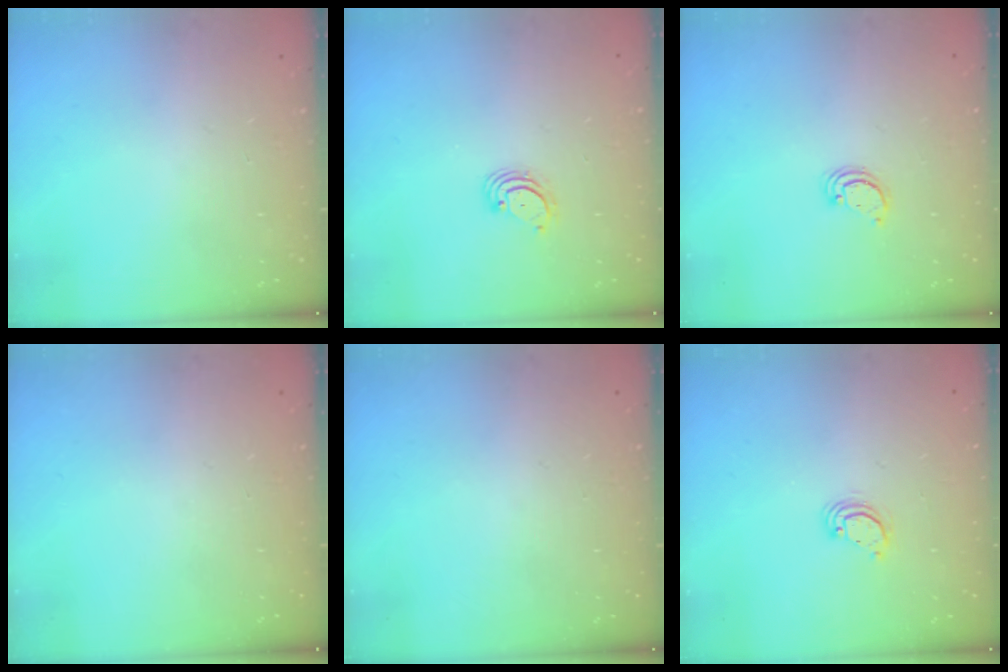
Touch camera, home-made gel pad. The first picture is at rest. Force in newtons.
{"total": 3.1, "press": 3.1, "slide": 0.3}
{"total": 2.6, "press": 2.6, "slide": 0.2}
{"total": 0.0}
{"total": 0.0}
{"total": 3.2, "press": 3.2, "slide": 0.2}